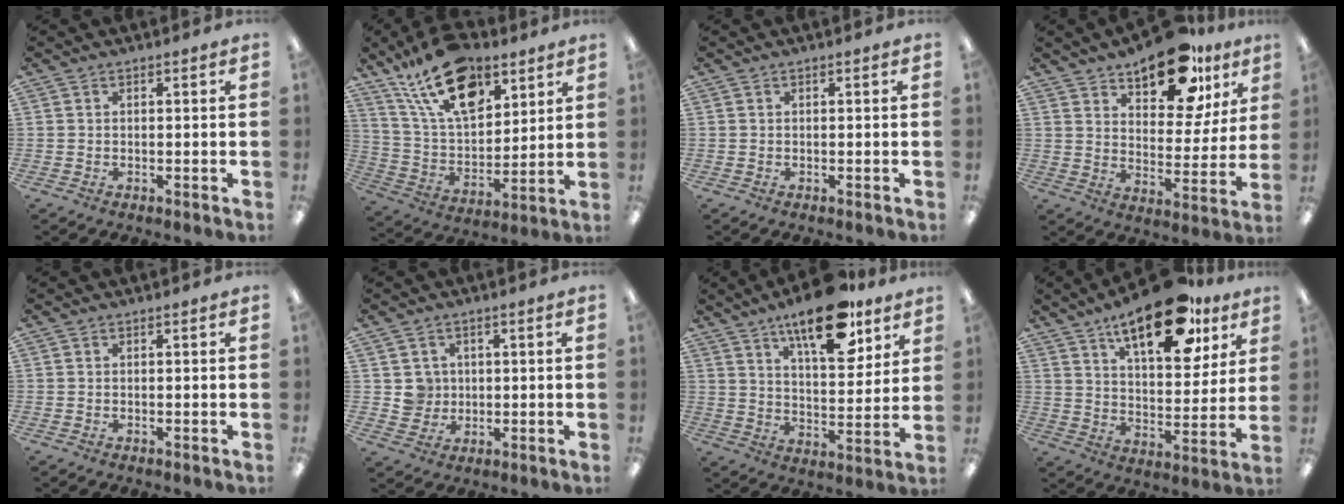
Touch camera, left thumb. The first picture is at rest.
{"total": 20.4, "force": [12.7, 10.6, 12.0], "torque": [-0.219, -0.049, 0.227]}
{"total": 0.0}
{"total": 18.2, "force": [12.8, 8.3, 9.9], "torque": [-0.144, -0.067, 0.217]}
{"total": 0.0}
{"total": 4.5, "force": [1.1, 4.4, 0.2], "torque": [-0.004, 0.003, 0.020]}
{"total": 18.0, "force": [12.4, 7.0, 11.0], "torque": [-0.162, -0.064, 0.205]}
{"total": 20.8, "force": [13.6, 8.7, 13.2], "torque": [-0.196, -0.066, 0.222]}